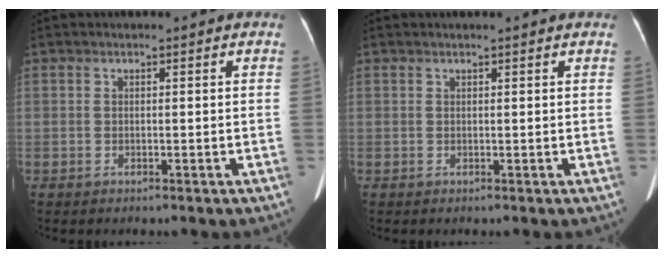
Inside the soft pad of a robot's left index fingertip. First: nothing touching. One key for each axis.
{"total": 1.9, "fx": 1.7, "fy": 0.2, "fz": 0.9, "tx": -0.011, "ty": 0.023, "tz": 0.019}